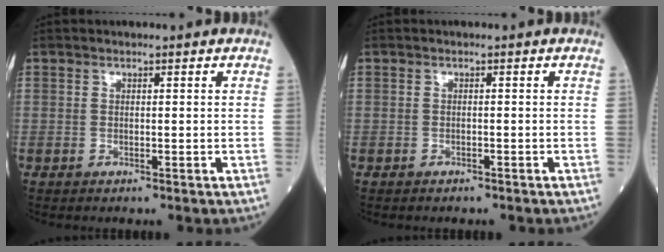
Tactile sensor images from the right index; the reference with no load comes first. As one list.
[{"total": 1.7, "force": [-1.2, 0.9, 0.8], "torque": [-0.022, -0.002, -0.012]}]